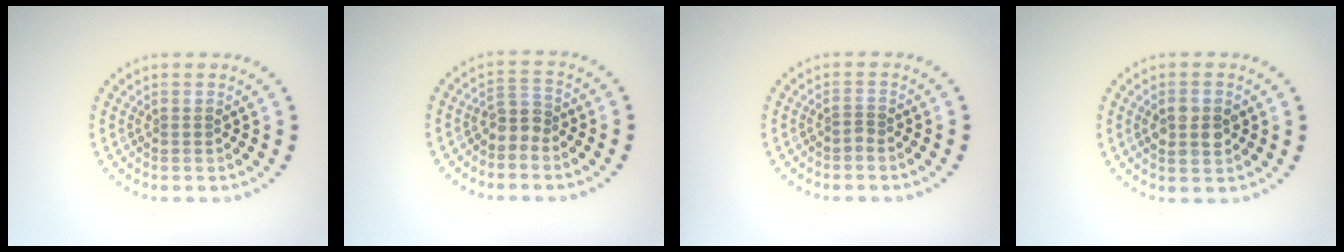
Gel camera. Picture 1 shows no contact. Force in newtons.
{"total": 2.1, "press": 1.7, "slide": 1.3}
{"total": 0.6, "press": 0.3, "slide": 0.5}
{"total": 2.7, "press": 2.7, "slide": 0.1}